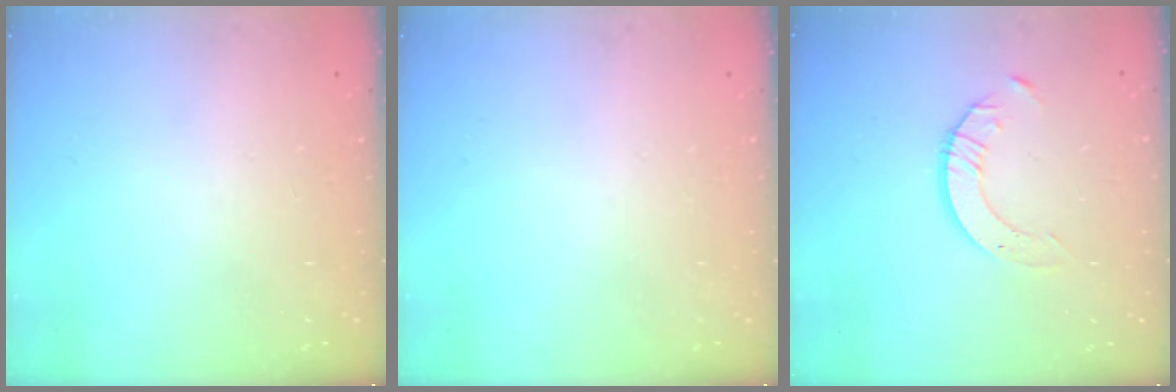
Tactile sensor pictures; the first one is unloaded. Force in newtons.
{"total": 0.0}
{"total": 3.4, "press": 3.4, "slide": 0.3}